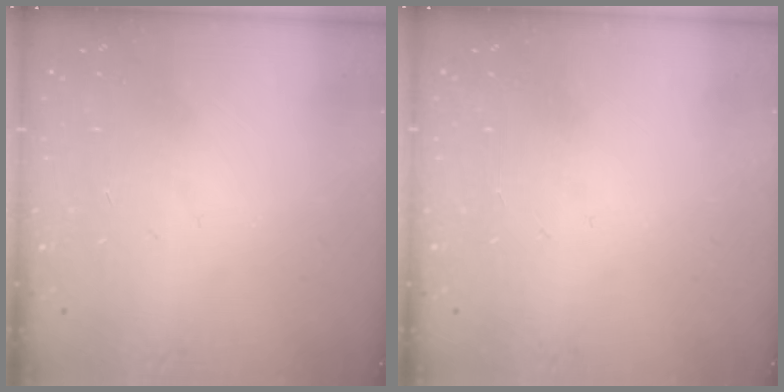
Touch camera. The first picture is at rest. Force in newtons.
{"total": 0.0}